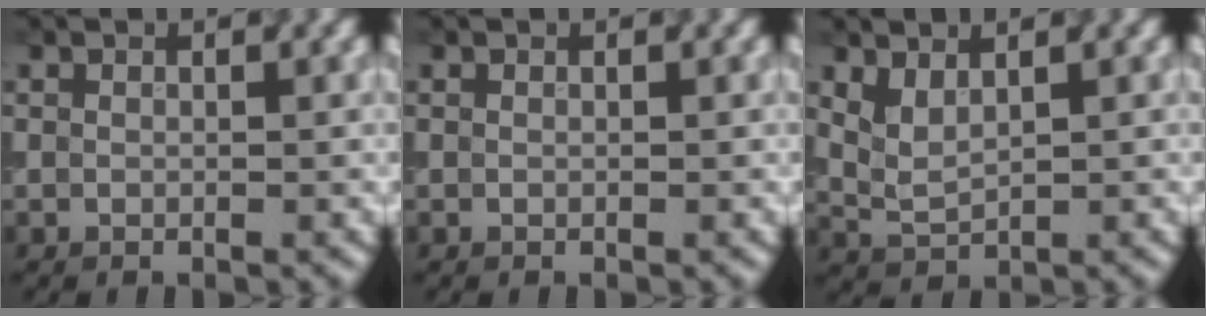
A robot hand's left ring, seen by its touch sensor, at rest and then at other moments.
{"total": 0.0}
{"total": 2.2, "force": [1.2, 0.9, 1.6], "torque": [-0.039, -0.004, 0.030]}